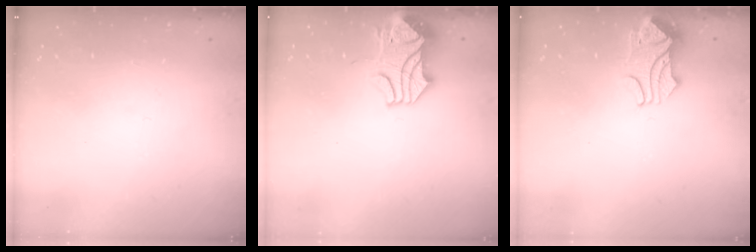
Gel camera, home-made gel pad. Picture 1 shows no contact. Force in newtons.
{"total": 4.2, "press": 4.1, "slide": 0.5}
{"total": 2.7, "press": 2.6, "slide": 0.5}